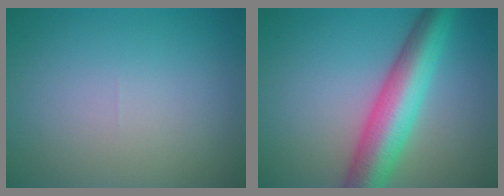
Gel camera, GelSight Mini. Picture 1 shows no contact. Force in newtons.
{"total": 7.9, "press": 7.9, "slide": 0.2}